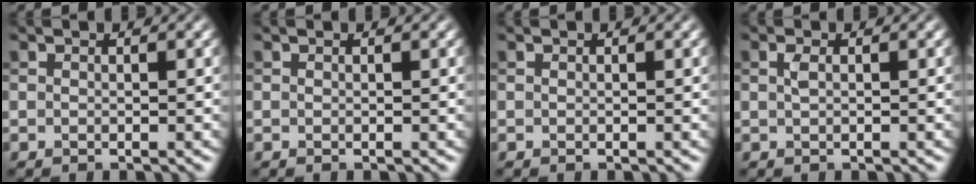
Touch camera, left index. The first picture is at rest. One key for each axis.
{"total": 0.0}
{"total": 0.0}
{"total": 0.8, "fx": 0.2, "fy": 0.3, "fz": 0.7, "tx": -0.018, "ty": 0.003, "tz": 0.004}